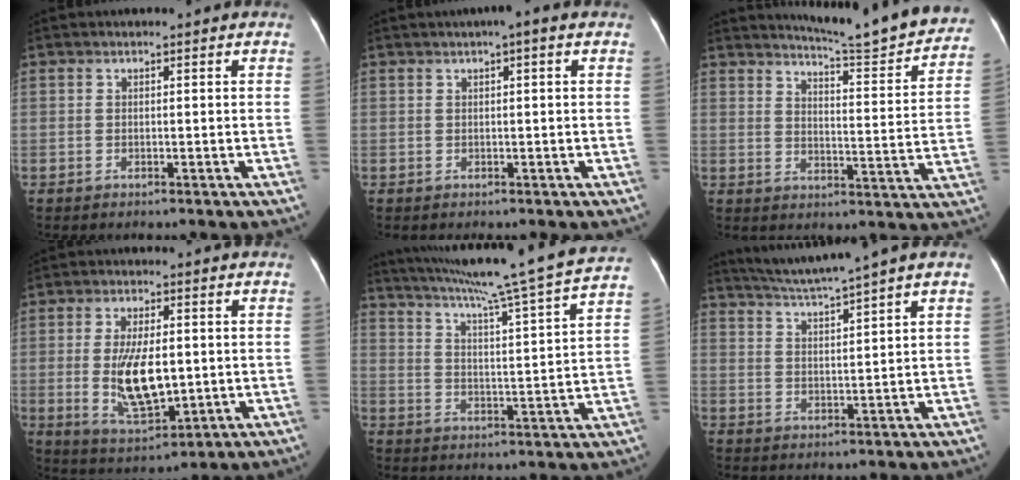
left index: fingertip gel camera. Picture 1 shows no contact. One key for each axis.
{"total": 1.6, "fx": 0.7, "fy": 0.1, "fz": 1.5, "tx": -0.026, "ty": 0.011, "tz": 0.006}
{"total": 16.8, "fx": 15.9, "fy": 0.8, "fz": 5.4, "tx": -0.077, "ty": -0.064, "tz": 0.192}
{"total": 10.0, "fx": -0.6, "fy": 3.9, "fz": 9.3, "tx": -0.186, "ty": -0.013, "tz": -0.001}
{"total": 23.8, "fx": 20.3, "fy": -1.9, "fz": 12.3, "tx": -0.208, "ty": -0.030, "tz": 0.275}
{"total": 7.5, "fx": 6.4, "fy": -2.0, "fz": 3.4, "tx": -0.063, "ty": 0.001, "tz": 0.112}